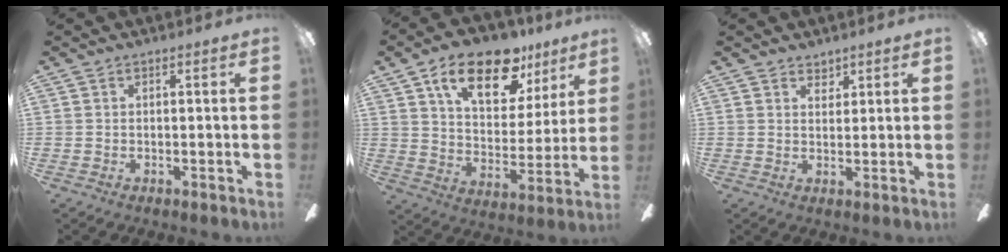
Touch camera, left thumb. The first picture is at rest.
{"total": 19.0, "force": [11.6, 9.4, 11.8], "torque": [-0.184, -0.052, 0.198]}
{"total": 2.7, "force": [2.3, 1.3, 0.4], "torque": [0.005, -0.013, 0.041]}